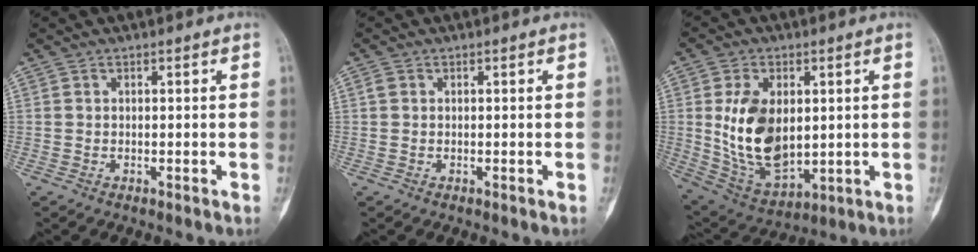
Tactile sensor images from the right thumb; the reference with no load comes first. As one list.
[{"total": 0.8, "force": [0.1, 0.7, 0.4], "torque": [-0.005, 0.001, 0.001]}, {"total": 15.5, "force": [1.5, 9.7, 12.1], "torque": [-0.195, -0.015, 0.047]}]